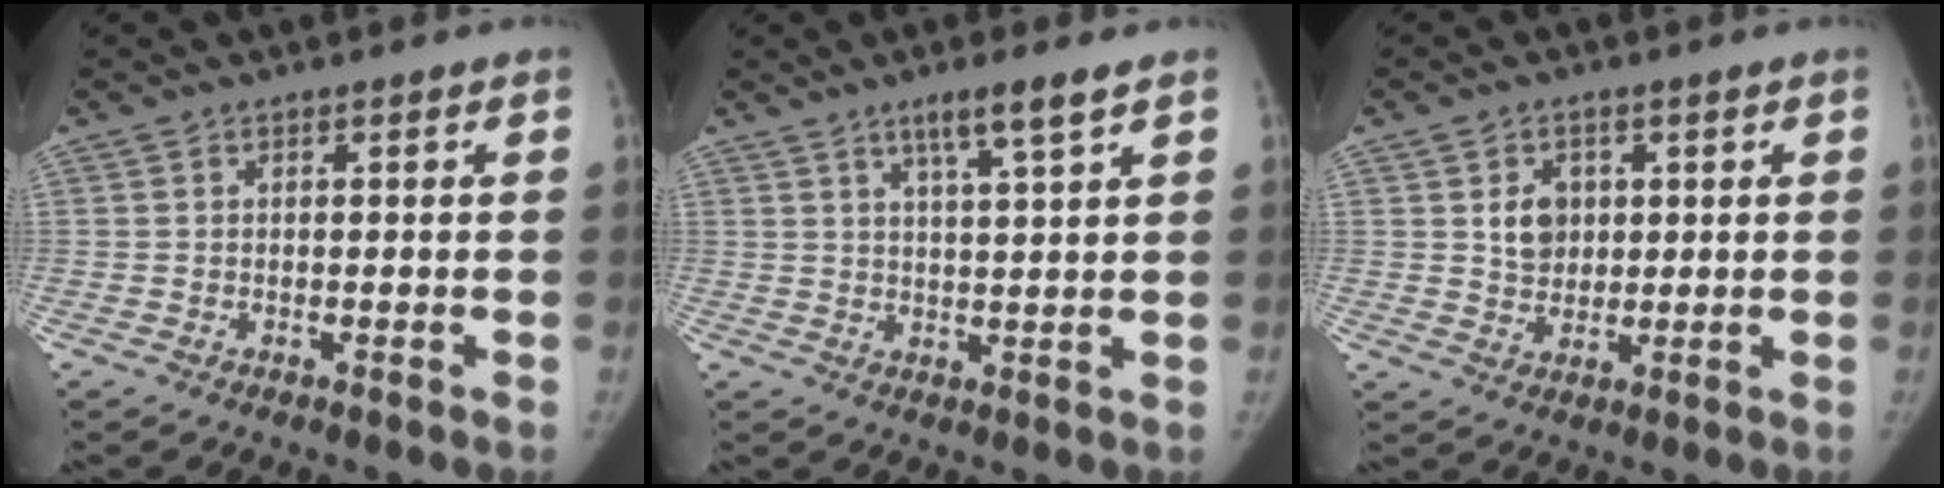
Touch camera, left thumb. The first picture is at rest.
{"total": 5.7, "force": [3.6, 0.1, 4.4], "torque": [-0.078, -0.021, 0.067]}
{"total": 5.4, "force": [1.4, 4.3, 2.8], "torque": [-0.022, -0.009, 0.028]}